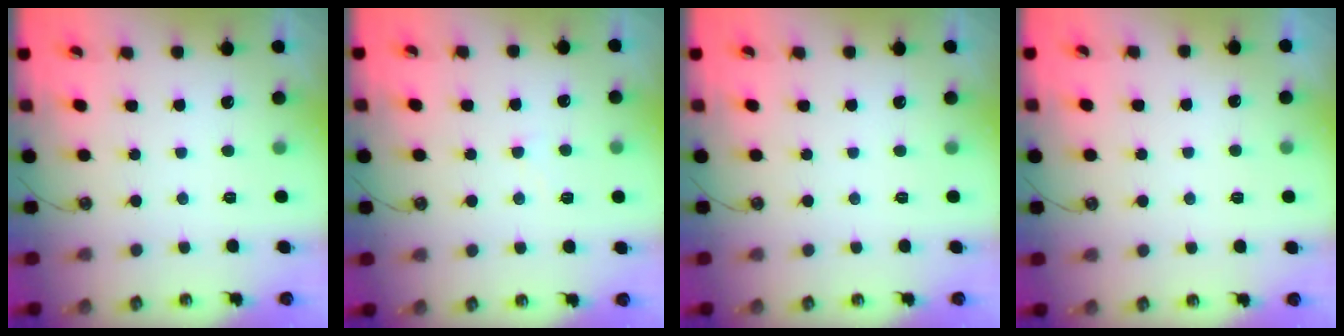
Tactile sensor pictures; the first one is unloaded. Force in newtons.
{"total": 4.9, "press": 4.9, "slide": 0.4}
{"total": 0.0}
{"total": 9.0, "press": 9.0, "slide": 0.3}